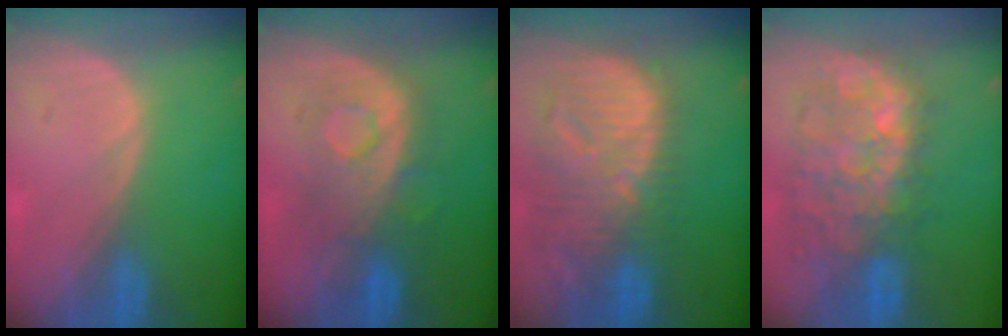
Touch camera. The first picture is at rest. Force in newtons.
{"total": 8.3, "press": 8.3, "slide": 0.9}
{"total": 13.2, "press": 11.5, "slide": 6.6}
{"total": 11.0, "press": 10.3, "slide": 3.9}